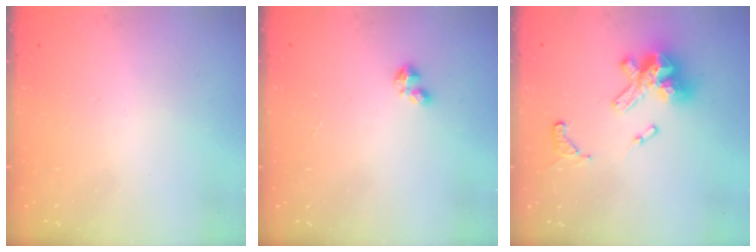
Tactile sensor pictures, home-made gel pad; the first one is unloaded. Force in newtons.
{"total": 2.4, "press": 2.4, "slide": 0.4}
{"total": 15.0, "press": 14.9, "slide": 1.9}